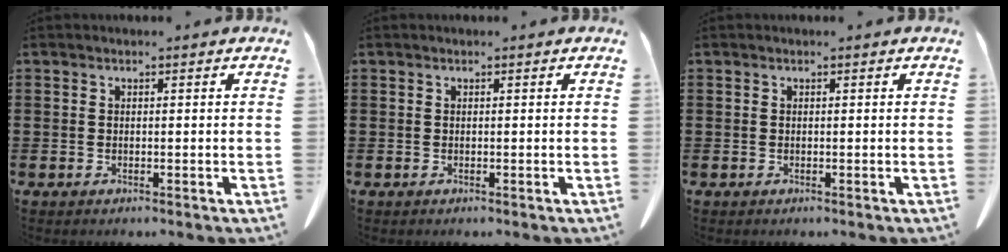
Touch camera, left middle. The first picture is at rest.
{"total": 0.0}
{"total": 0.0}